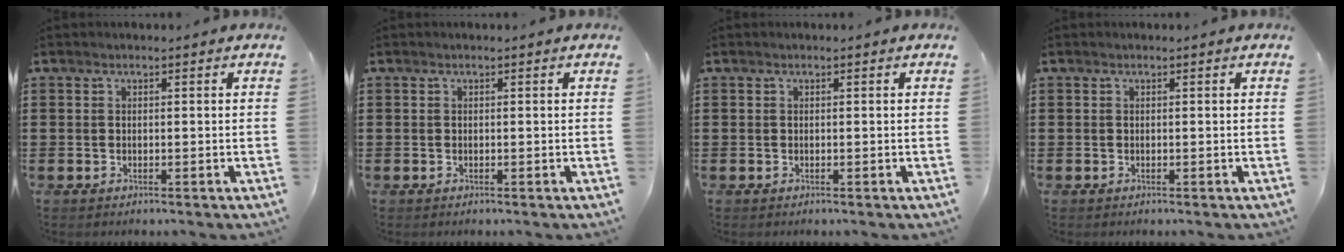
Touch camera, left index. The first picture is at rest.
{"total": 0.0}
{"total": 0.0}
{"total": 0.0}